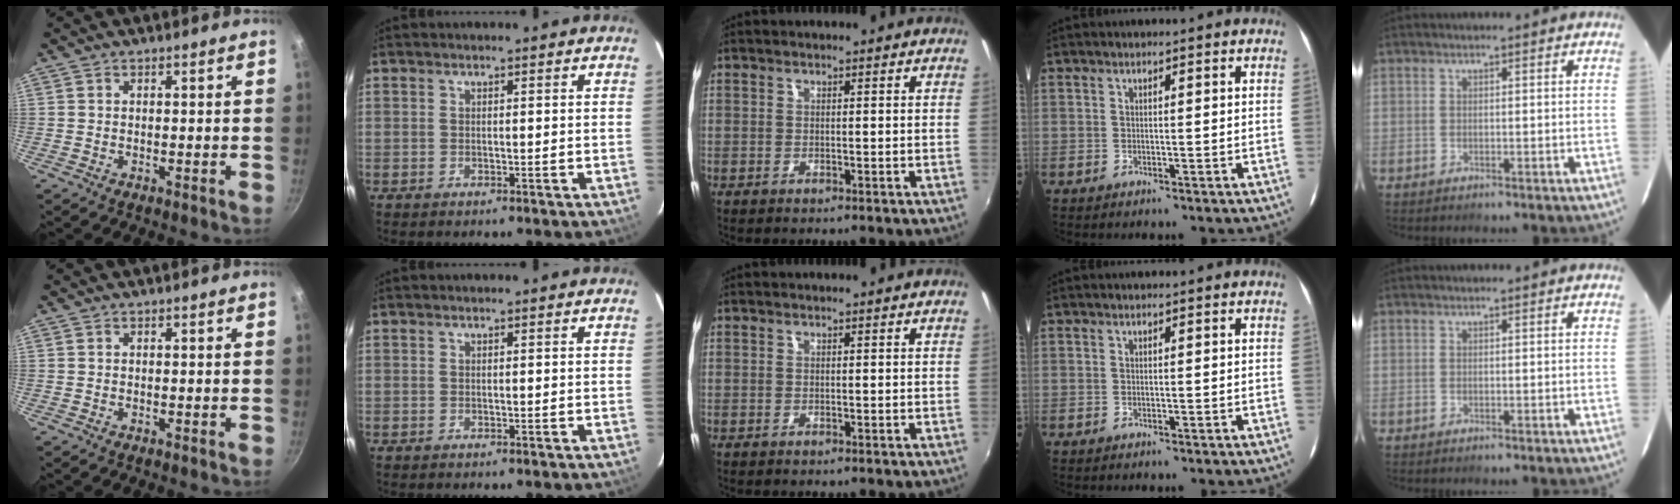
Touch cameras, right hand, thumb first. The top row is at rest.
{}